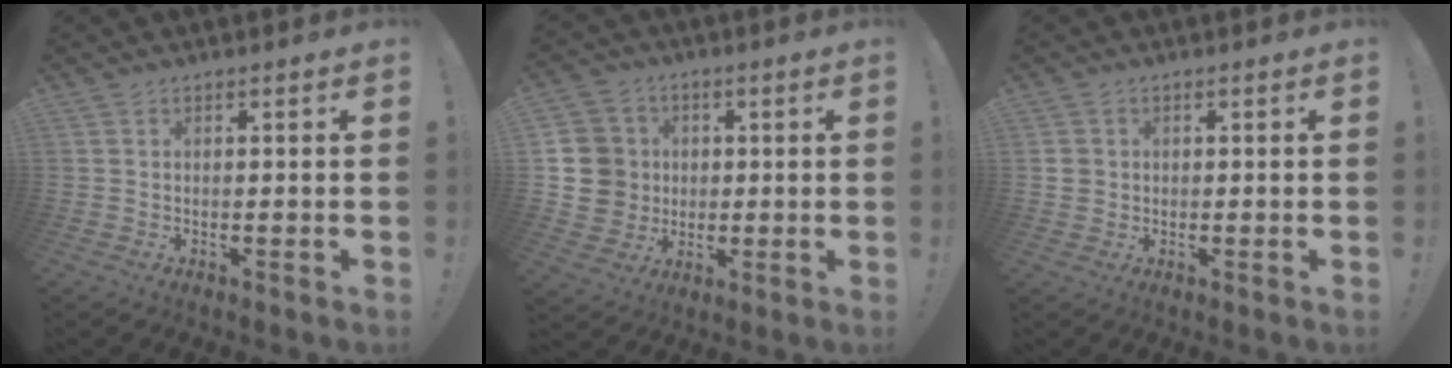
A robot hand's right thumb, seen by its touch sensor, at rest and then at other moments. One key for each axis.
{"total": 12.1, "fx": 1.1, "fy": 11.5, "fz": 3.6, "tx": -0.056, "ty": 0.002, "tz": 0.028}
{"total": 2.6, "fx": 0.4, "fy": 2.5, "fz": 0.6, "tx": -0.007, "ty": 0.003, "tz": 0.008}